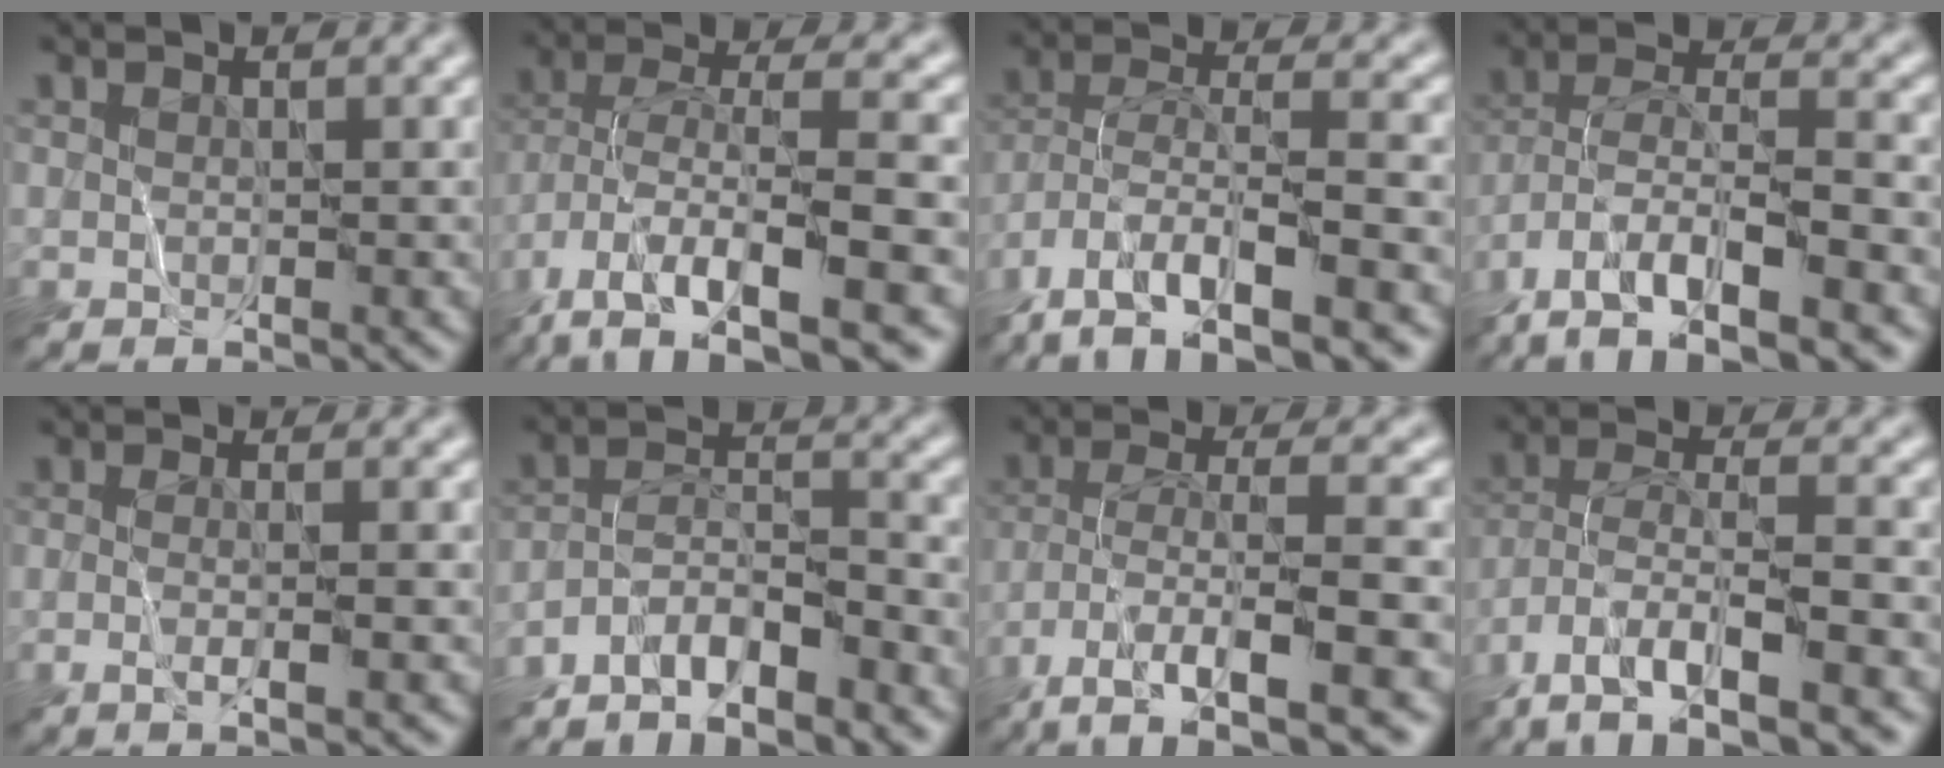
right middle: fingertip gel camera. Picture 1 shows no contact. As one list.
[{"total": 12.0, "force": [-6.3, 4.1, 9.4], "torque": [-0.180, 0.010, -0.105]}, {"total": 12.5, "force": [-8.9, 3.9, 7.9], "torque": [-0.145, 0.002, -0.140]}, {"total": 12.2, "force": [-8.2, 3.8, 8.3], "torque": [-0.152, 0.006, -0.143]}, {"total": 3.3, "force": [-0.2, 1.1, 3.1], "torque": [-0.035, -0.003, -0.010]}, {"total": 6.4, "force": [-5.5, 1.3, 3.1], "torque": [-0.047, 0.008, -0.098]}, {"total": 9.7, "force": [-6.0, 2.5, 7.2], "torque": [-0.127, 0.000, -0.103]}, {"total": 11.3, "force": [-7.8, 3.2, 7.4], "torque": [-0.144, -0.002, -0.134]}]